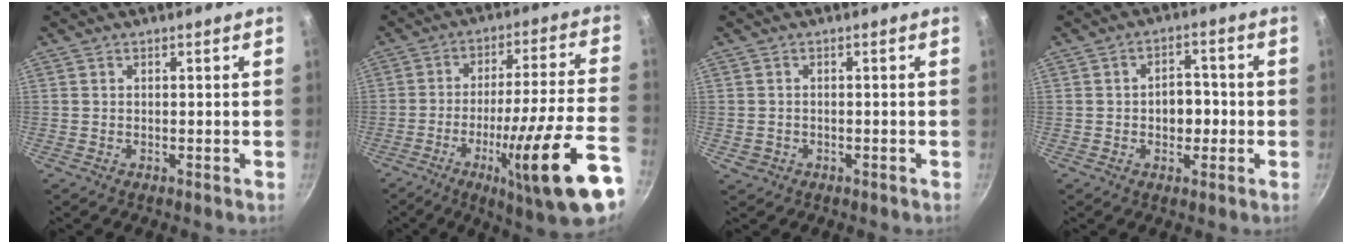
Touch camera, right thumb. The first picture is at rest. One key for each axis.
{"total": 22.2, "fx": -9.9, "fy": 3.1, "fz": 19.6, "tx": -0.275, "ty": 0.024, "tz": -0.148}
{"total": 1.7, "fx": -0.6, "fy": 1.4, "fz": 0.6, "tx": -0.012, "ty": 0.006, "tz": 0.000}
{"total": 5.8, "fx": -0.6, "fy": 4.1, "fz": 4.1, "tx": -0.029, "ty": 0.012, "tz": -0.011}